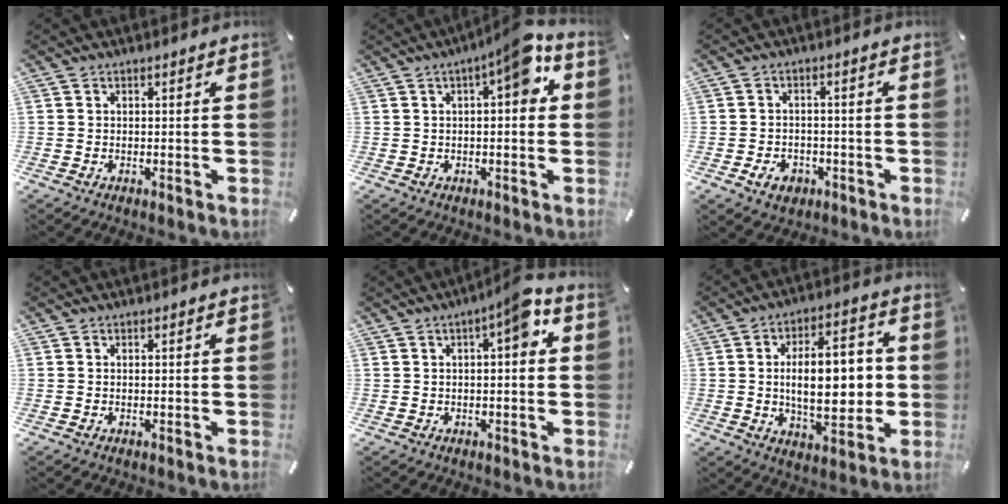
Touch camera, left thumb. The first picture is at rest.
{"total": 9.1, "force": [3.3, 2.3, 8.1], "torque": [-0.102, -0.024, 0.042]}
{"total": 4.7, "force": [-2.0, 3.8, 2.1], "torque": [-0.045, 0.007, -0.037]}
{"total": 0.0}
{"total": 6.3, "force": [1.7, 1.3, 5.9], "torque": [-0.084, -0.008, 0.019]}
{"total": 16.1, "force": [0.3, 8.0, 14.0], "torque": [-0.205, 0.001, 0.001]}